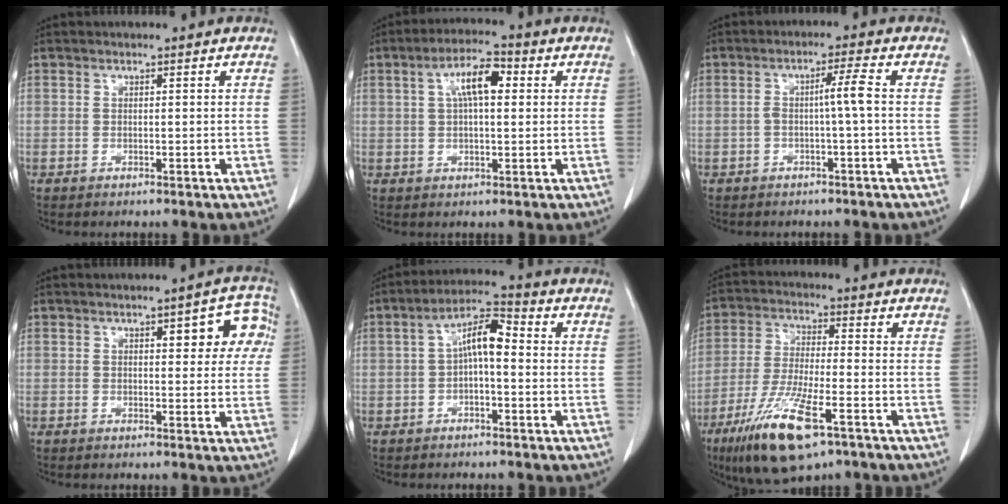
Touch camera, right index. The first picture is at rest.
{"total": 7.1, "force": [1.9, 2.2, 6.5], "torque": [-0.120, 0.020, 0.031]}
{"total": 3.5, "force": [-0.4, -0.6, 3.4], "torque": [-0.061, 0.010, -0.006]}
{"total": 7.4, "force": [2.5, 2.7, 6.5], "torque": [-0.061, 0.019, 0.024]}
{"total": 6.9, "force": [0.1, 2.3, 6.6], "torque": [-0.122, 0.031, -0.002]}
{"total": 13.6, "force": [-7.6, 2.7, 11.0], "torque": [-0.220, -0.028, -0.131]}